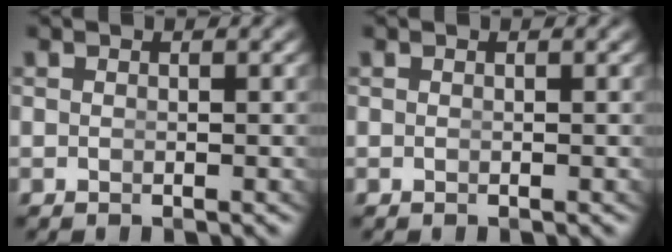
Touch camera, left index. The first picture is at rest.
{"total": 0.0}